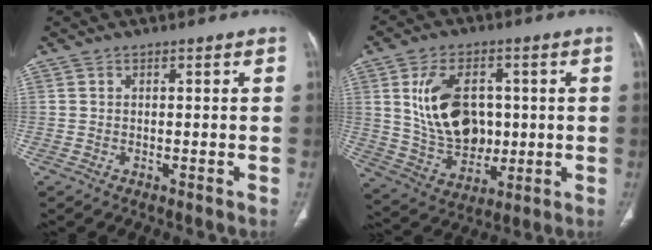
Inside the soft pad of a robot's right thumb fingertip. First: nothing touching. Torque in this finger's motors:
{"motor_torque": [-0.92, 1.41, 1.44, 0.52, 0.14]}